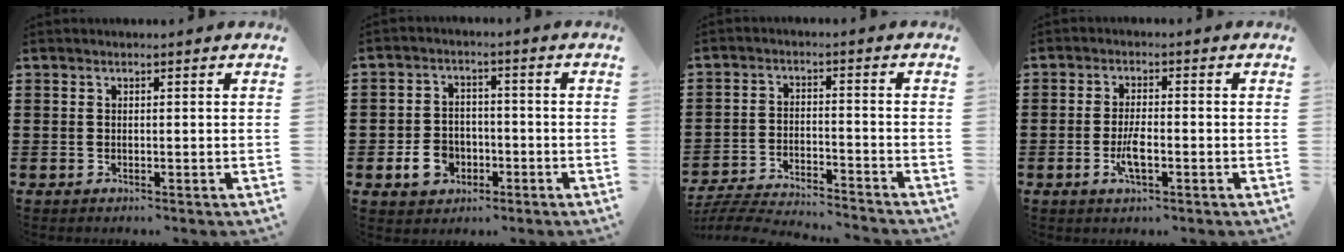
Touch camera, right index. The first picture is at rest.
{"total": 5.5, "force": [-2.2, 4.3, 2.7], "torque": [-0.074, 0.004, -0.046]}
{"total": 5.3, "force": [-5.2, -0.1, 0.9], "torque": [-0.027, -0.005, -0.107]}
{"total": 4.2, "force": [-1.5, 1.2, 3.7], "torque": [-0.076, -0.002, -0.029]}